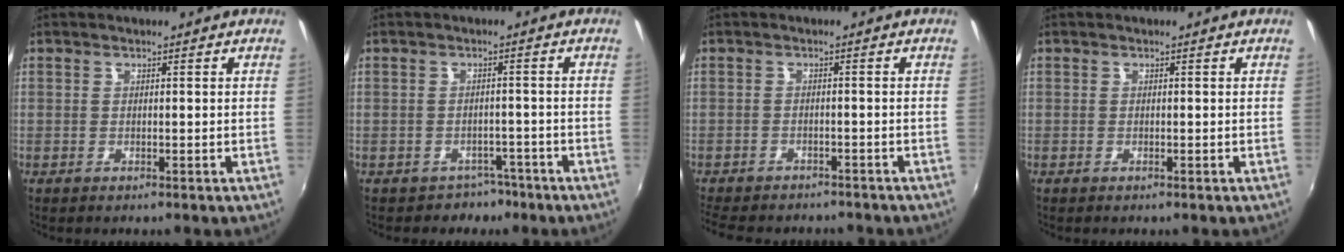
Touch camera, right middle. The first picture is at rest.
{"total": 4.0, "force": [-2.8, 2.8, 0.1], "torque": [-0.006, 0.010, -0.039]}
{"total": 10.1, "force": [-8.8, 3.3, 3.7], "torque": [-0.093, -0.019, -0.130]}
{"total": 0.0}